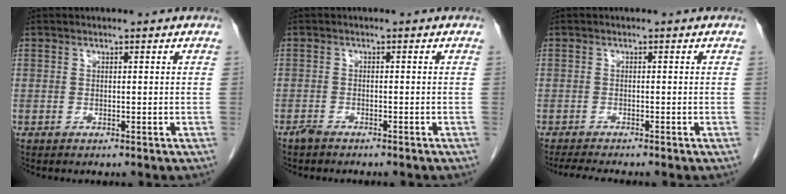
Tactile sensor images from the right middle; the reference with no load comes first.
{"total": 2.6, "force": [-2.3, 0.6, 1.2], "torque": [-0.024, -0.004, -0.028]}
{"total": 4.0, "force": [-3.5, -0.1, 1.9], "torque": [-0.032, -0.013, -0.057]}